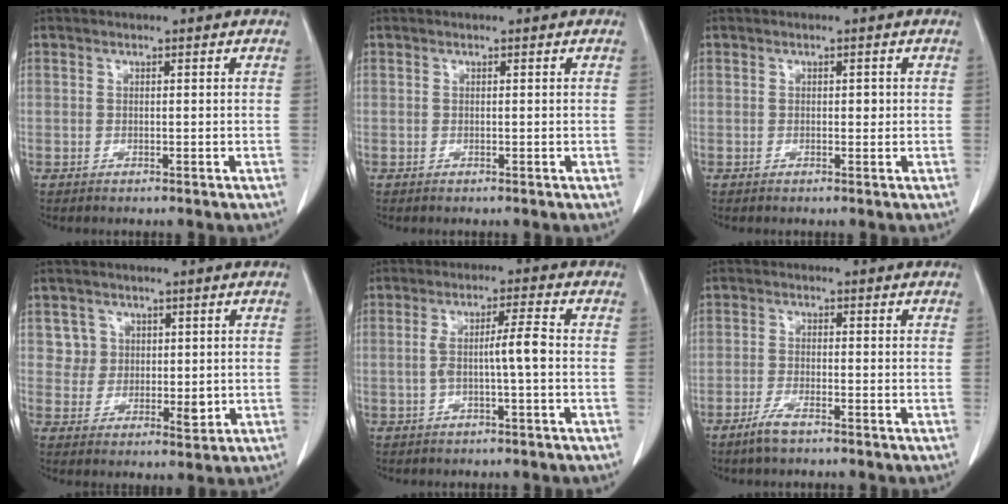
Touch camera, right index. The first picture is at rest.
{"total": 0.0}
{"total": 0.9, "force": [0.1, 0.5, 0.7], "torque": [-0.007, 0.001, 0.000]}
{"total": 4.7, "force": [1.7, 4.3, 0.8], "torque": [-0.004, 0.000, 0.034]}
{"total": 5.1, "force": [-0.6, 0.0, 5.1], "torque": [-0.093, 0.013, -0.009]}
{"total": 3.2, "force": [-2.5, 0.3, 2.0], "torque": [-0.047, -0.003, -0.049]}